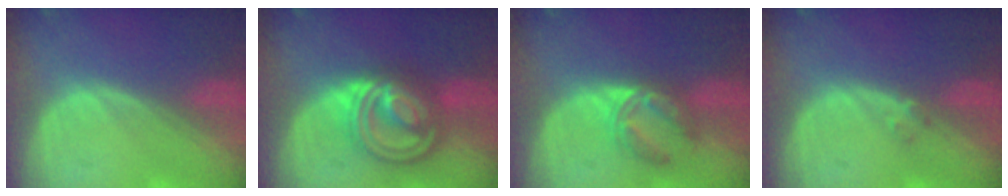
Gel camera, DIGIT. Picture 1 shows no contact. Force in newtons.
{"total": 9.2, "press": 9.2, "slide": 0.7}
{"total": 5.4, "press": 5.3, "slide": 1.0}
{"total": 1.0, "press": 1.0, "slide": 0.2}